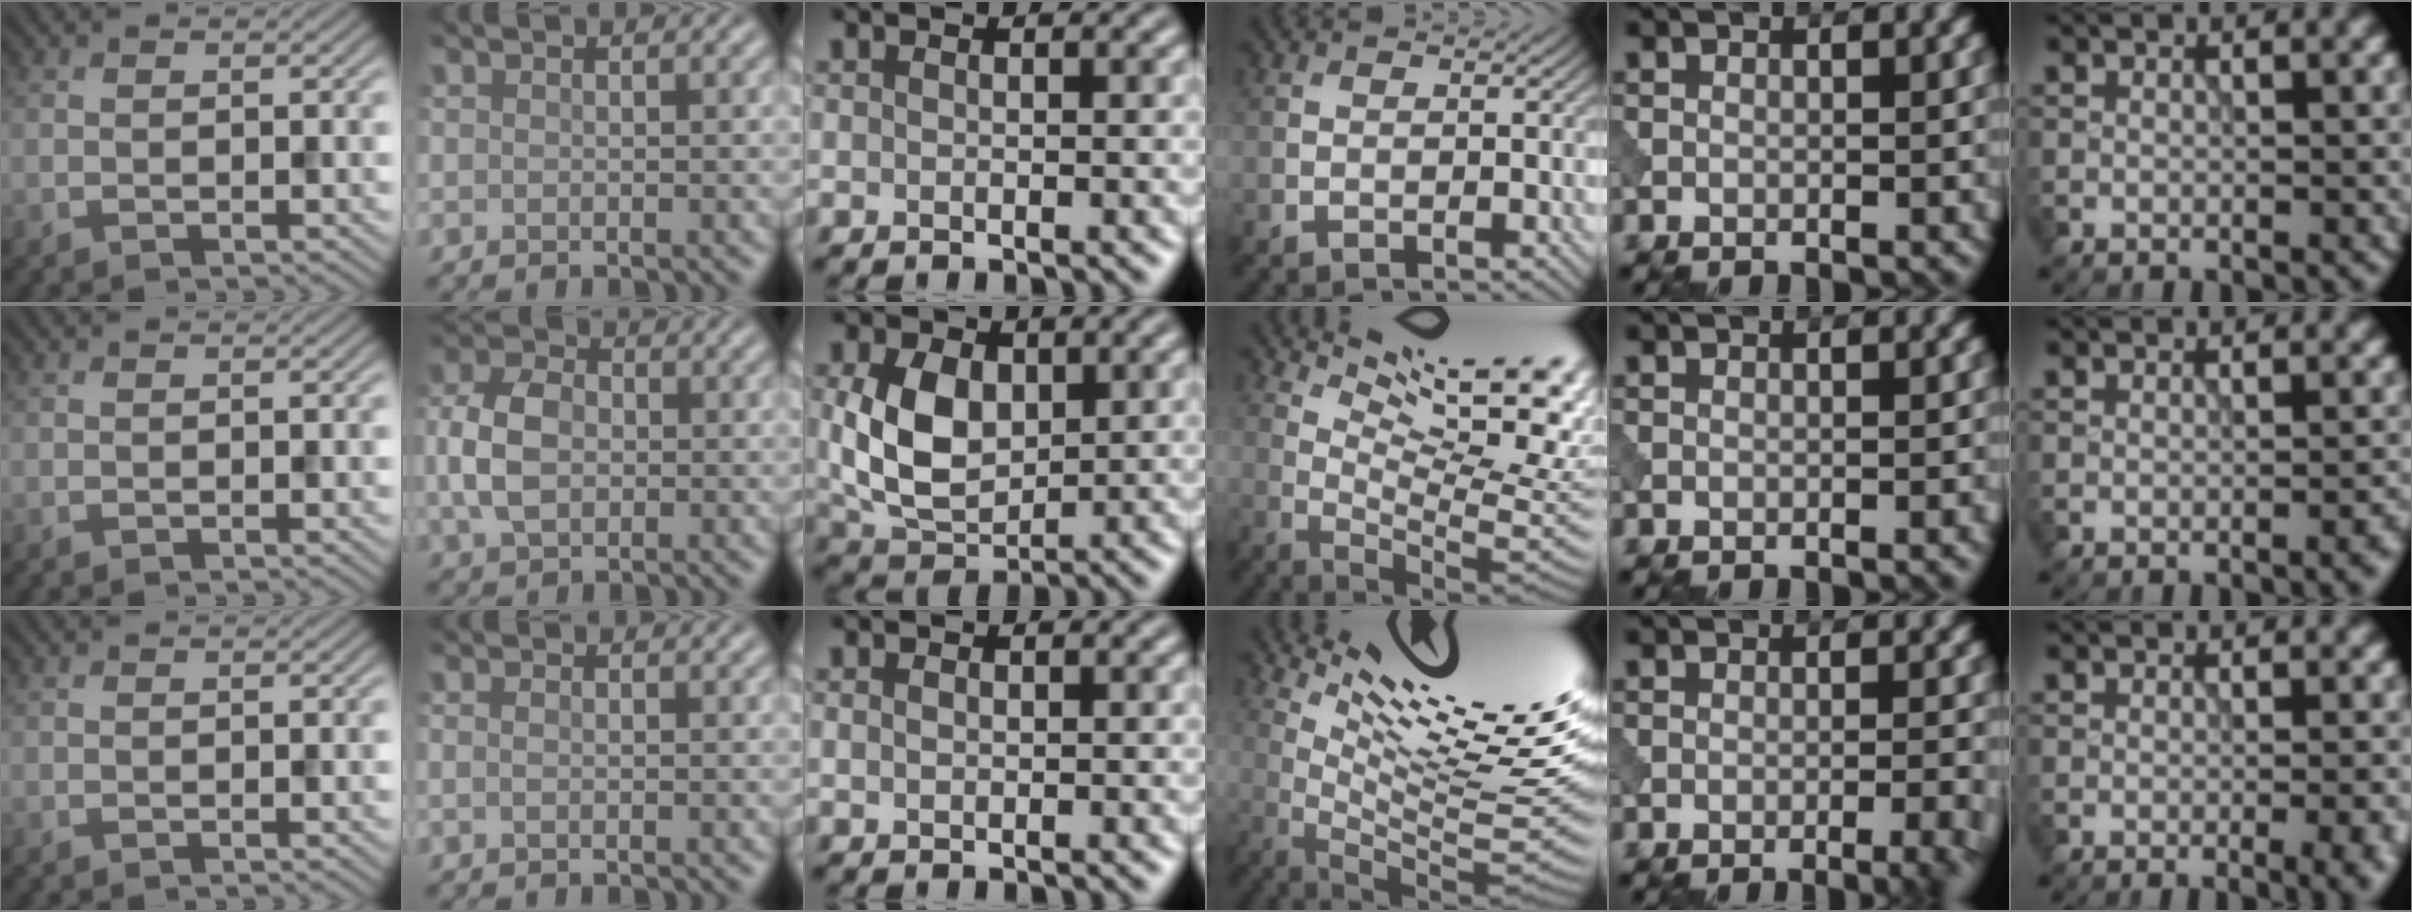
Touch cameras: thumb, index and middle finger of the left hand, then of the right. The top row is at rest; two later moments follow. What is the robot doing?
{"motion": "dispense", "object": "syringe"}